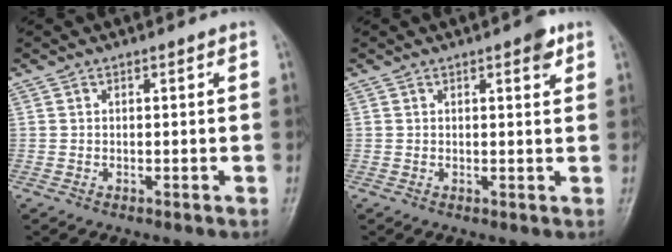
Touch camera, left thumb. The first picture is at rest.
{"total": 2.9, "force": [1.7, 1.0, 2.1], "torque": [-0.020, -0.006, 0.017]}